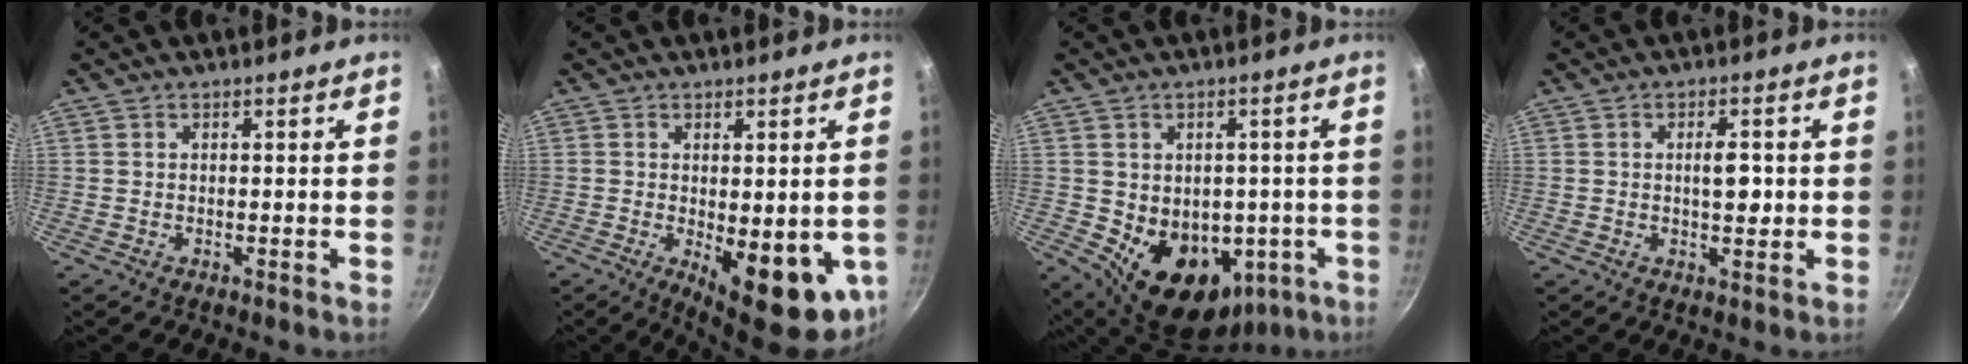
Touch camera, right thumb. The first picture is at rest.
{"total": 14.5, "force": [-2.9, 5.7, 13.0], "torque": [-0.143, -0.018, -0.025]}
{"total": 15.5, "force": [-2.9, 11.8, 9.7], "torque": [-0.109, 0.000, -0.010]}
{"total": 4.8, "force": [0.1, 2.1, 4.3], "torque": [-0.054, -0.002, -0.001]}